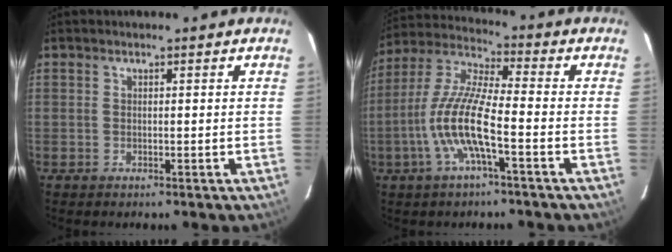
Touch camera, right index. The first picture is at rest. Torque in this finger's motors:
{"motor_torque": [1.31, -0.83, 1.05, 0.21]}